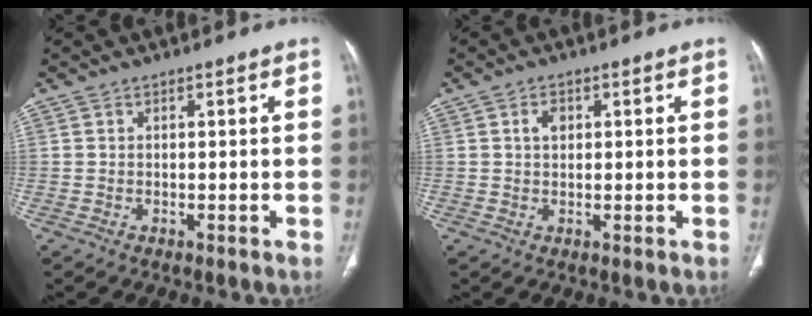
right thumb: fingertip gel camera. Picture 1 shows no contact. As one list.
[{"total": 2.3, "force": [0.7, 1.6, 1.5], "torque": [-0.022, 0.003, 0.011]}]